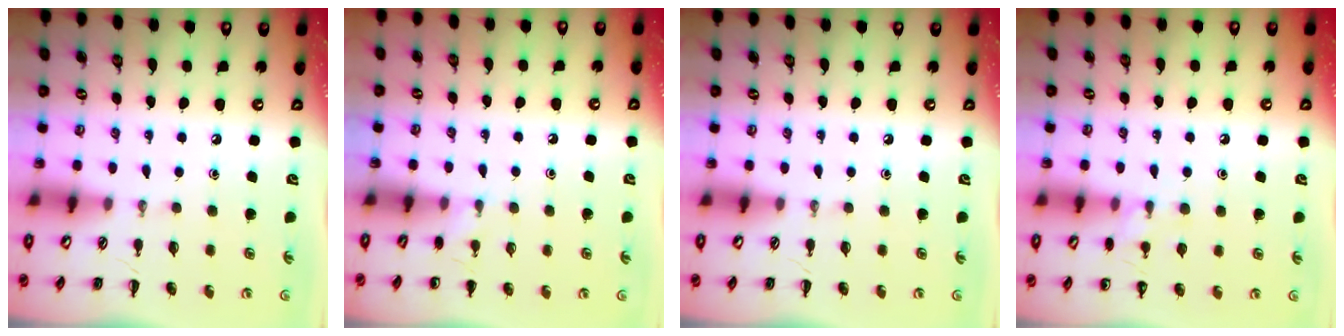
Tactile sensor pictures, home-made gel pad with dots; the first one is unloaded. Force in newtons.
{"total": 3.2, "press": 3.1, "slide": 1.0}
{"total": 0.0}
{"total": 8.7, "press": 8.5, "slide": 1.8}